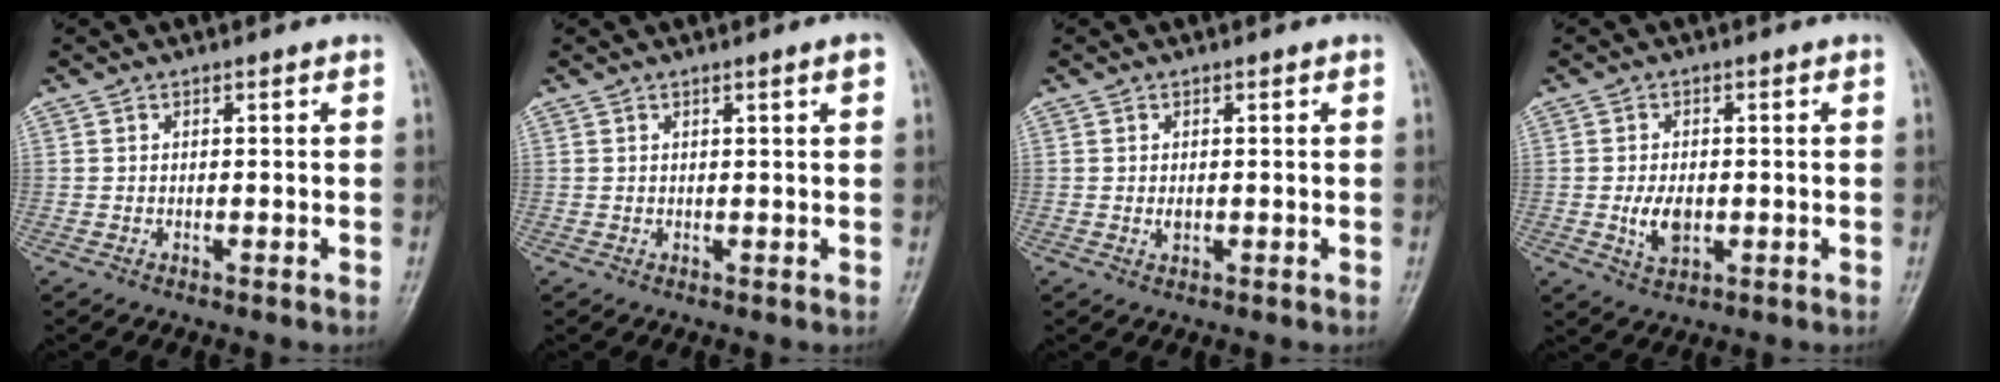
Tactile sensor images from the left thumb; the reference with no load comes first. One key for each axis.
{"total": 1.7, "fx": 0.8, "fy": 0.0, "fz": 1.5, "tx": -0.024, "ty": -0.002, "tz": 0.012}
{"total": 1.1, "fx": 0.0, "fy": 0.8, "fz": 0.8, "tx": -0.009, "ty": -0.001, "tz": 0.002}
{"total": 5.0, "fx": -0.7, "fy": 3.2, "fz": 3.8, "tx": -0.063, "ty": -0.004, "tz": -0.008}